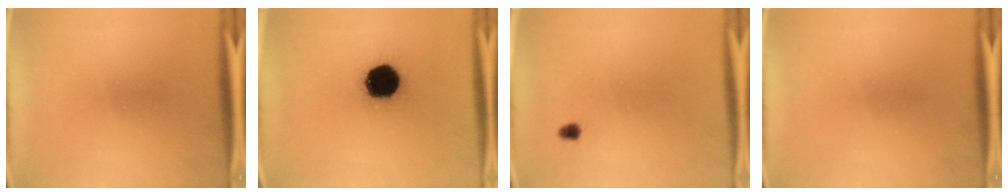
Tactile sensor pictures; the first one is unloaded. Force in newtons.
{"total": 16.2}
{"total": 1.5}
{"total": 0.0}